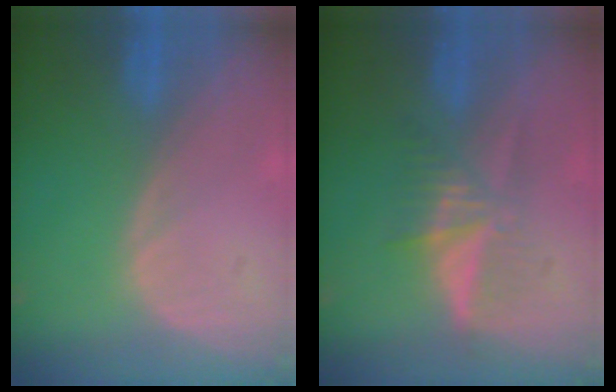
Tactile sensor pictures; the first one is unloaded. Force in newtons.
{"total": 5.2, "press": 5.1, "slide": 1.2}